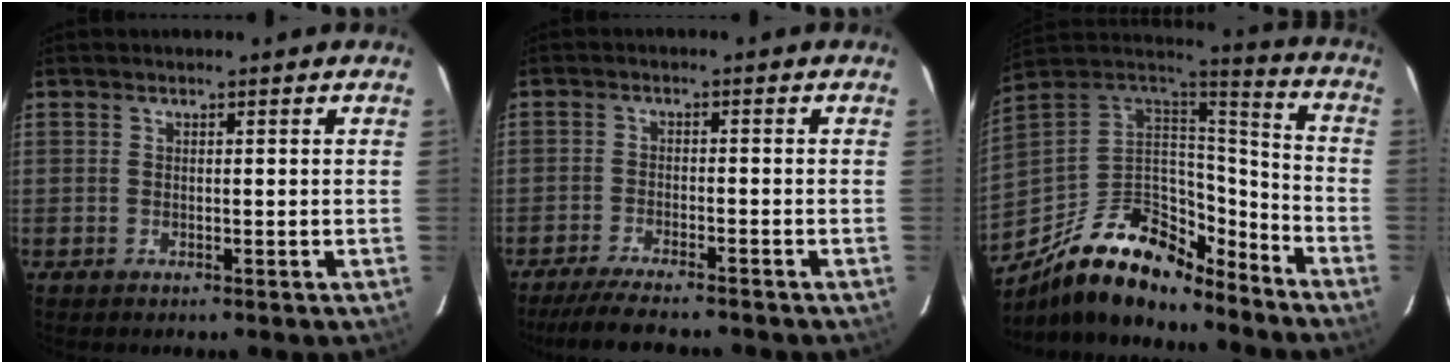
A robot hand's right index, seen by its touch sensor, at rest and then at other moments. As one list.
[{"total": 9.4, "force": [-8.4, 1.1, 4.2], "torque": [-0.099, -0.018, -0.136]}, {"total": 22.5, "force": [-16.1, 9.4, 12.6], "torque": [-0.248, 0.008, -0.266]}]